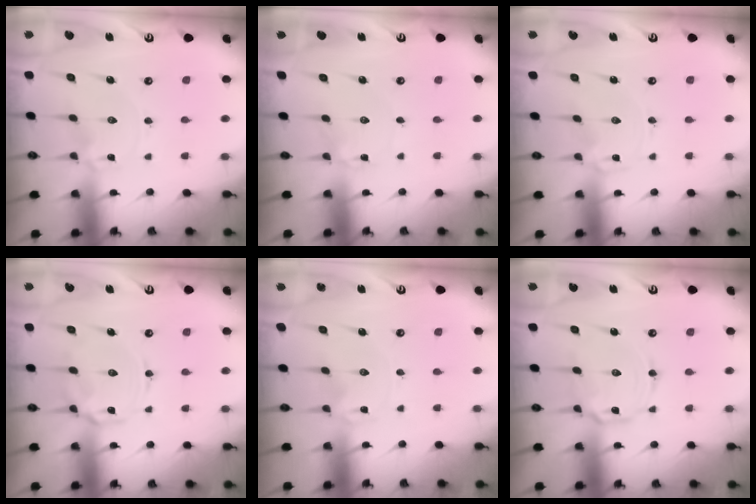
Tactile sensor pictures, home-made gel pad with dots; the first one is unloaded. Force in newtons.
{"total": 1.2, "press": 1.1, "slide": 0.1}
{"total": 0.0}
{"total": 7.5, "press": 7.4, "slide": 0.5}
{"total": 0.0}
{"total": 5.2, "press": 5.2, "slide": 0.5}